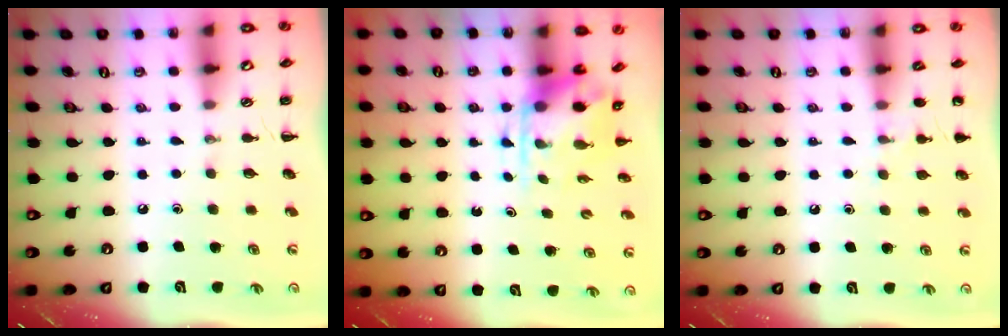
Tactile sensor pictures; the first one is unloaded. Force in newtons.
{"total": 3.9, "press": 3.8, "slide": 0.6}
{"total": 6.5, "press": 6.4, "slide": 1.4}